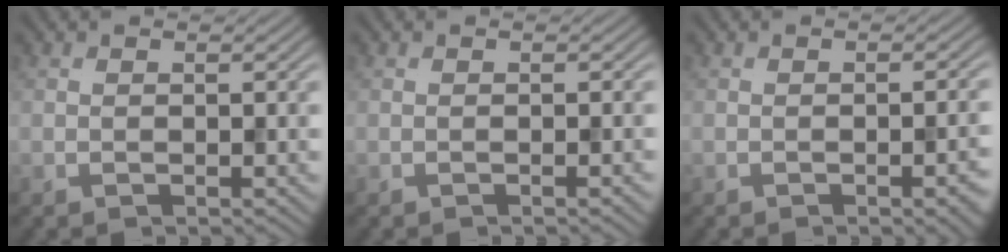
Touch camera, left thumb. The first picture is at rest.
{"total": 0.7, "force": [-0.3, 0.0, 0.6], "torque": [-0.007, 0.002, -0.005]}
{"total": 3.5, "force": [-1.2, 0.9, 3.2], "torque": [-0.037, 0.000, -0.015]}